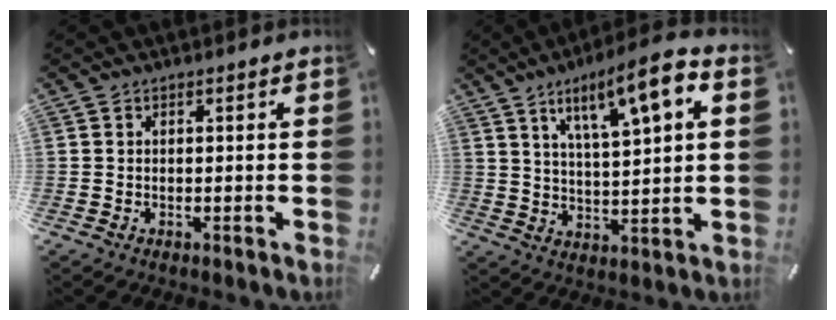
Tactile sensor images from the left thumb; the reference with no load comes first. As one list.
[{"total": 12.0, "force": [6.9, 2.9, 9.4], "torque": [-0.154, -0.027, 0.111]}]